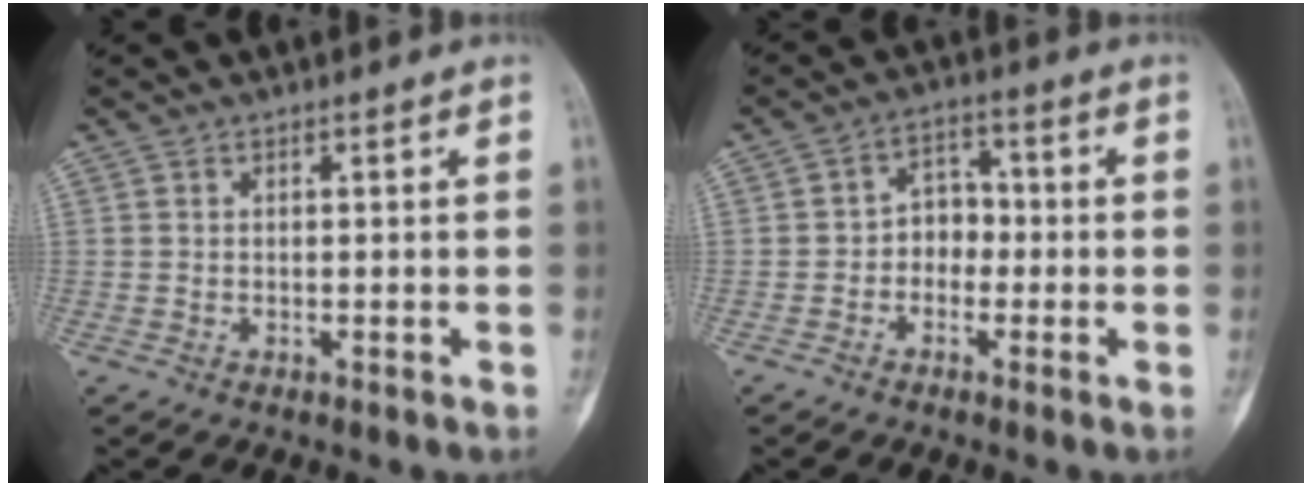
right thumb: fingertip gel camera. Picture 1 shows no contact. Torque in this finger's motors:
{"motor_torque": [-0.55, 0.12, 0.09, -0.12, -0.09]}